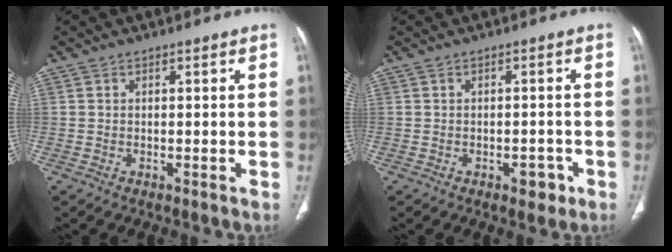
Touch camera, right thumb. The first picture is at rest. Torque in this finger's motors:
{"motor_torque": [0.36, -0.14, 0.33, -0.70, 0.05]}